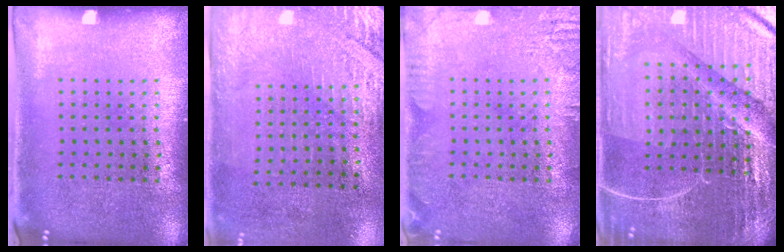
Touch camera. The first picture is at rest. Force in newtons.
{"total": 2.9, "press": 2.5, "slide": 1.5}
{"total": 2.3, "press": 2.3, "slide": 0.2}
{"total": 5.6, "press": 5.2, "slide": 2.0}